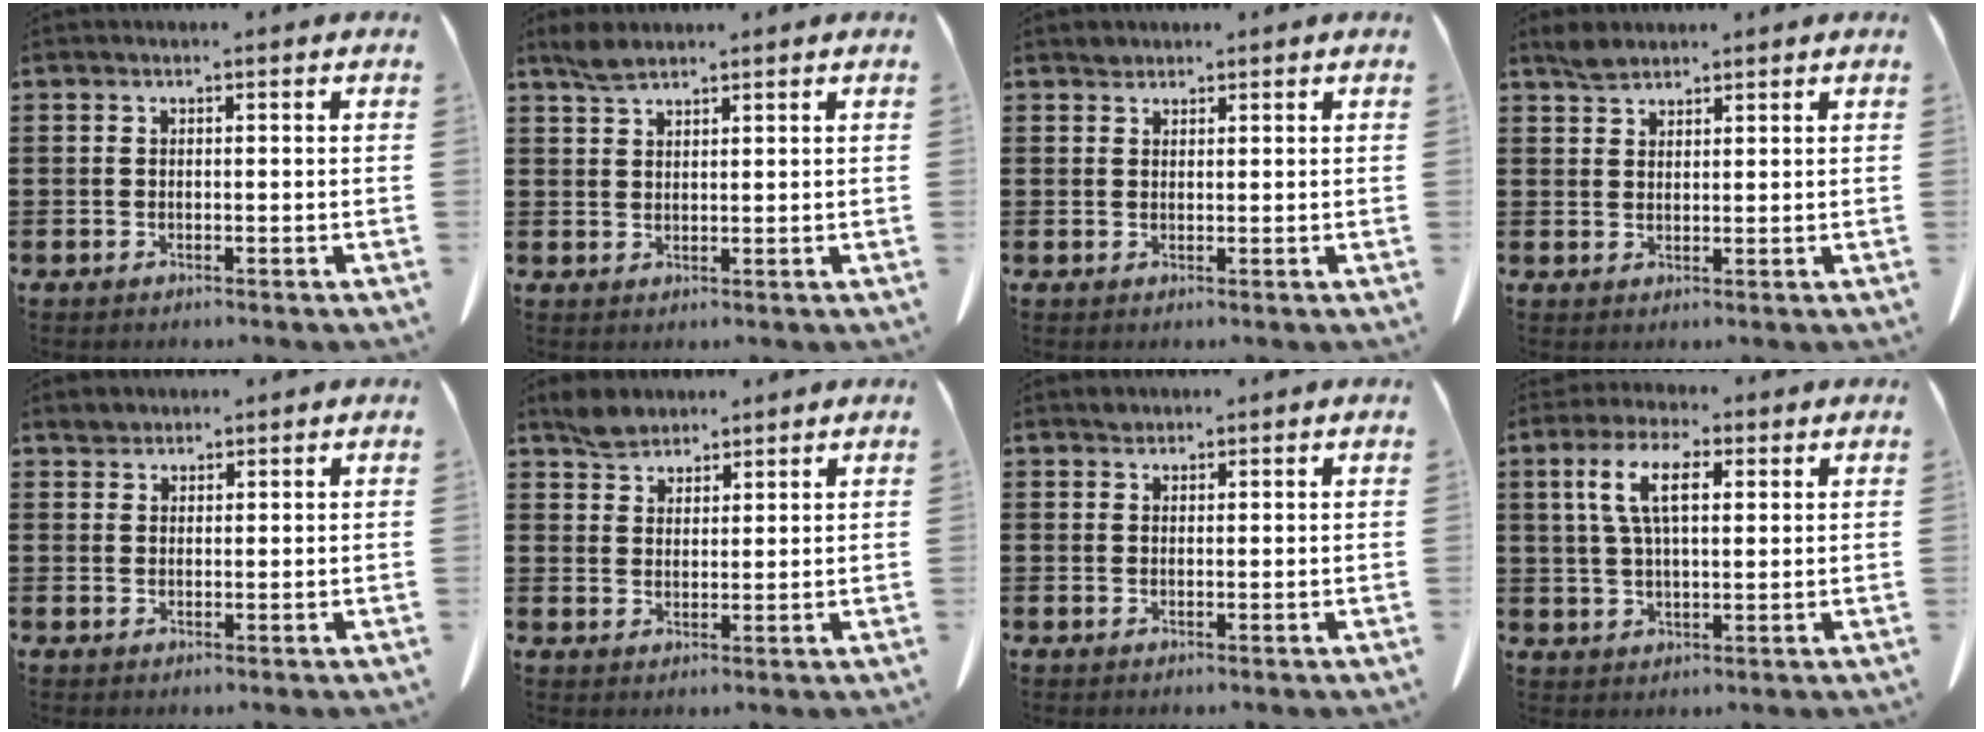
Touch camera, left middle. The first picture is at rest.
{"total": 2.6, "force": [2.2, 0.7, 1.3], "torque": [-0.031, 0.001, 0.041]}
{"total": 1.2, "force": [1.1, 0.4, 0.0], "torque": [-0.004, -0.002, 0.023]}
{"total": 2.4, "force": [2.1, 0.8, 0.8], "torque": [-0.021, 0.002, 0.042]}
{"total": 1.6, "force": [1.5, 0.6, -0.1], "torque": [-0.004, 0.001, 0.032]}
{"total": 3.7, "force": [3.2, 1.7, 0.7], "torque": [-0.025, 0.004, 0.064]}
{"total": 1.0, "force": [1.0, 0.4, 0.0], "torque": [-0.003, -0.001, 0.020]}
{"total": 7.6, "force": [2.9, 3.0, 6.3], "torque": [-0.132, 0.013, 0.050]}